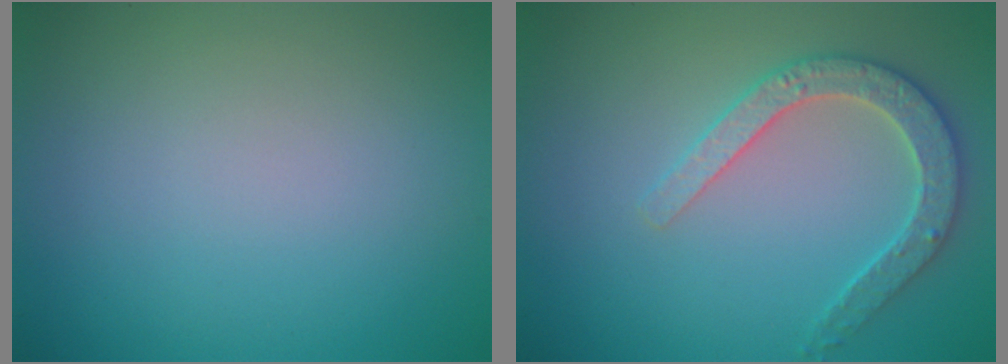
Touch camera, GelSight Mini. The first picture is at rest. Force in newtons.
{"total": 3.3, "press": 3.2, "slide": 0.8}